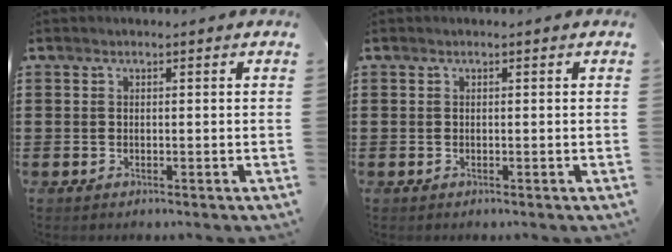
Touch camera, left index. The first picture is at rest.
{"total": 0.0}